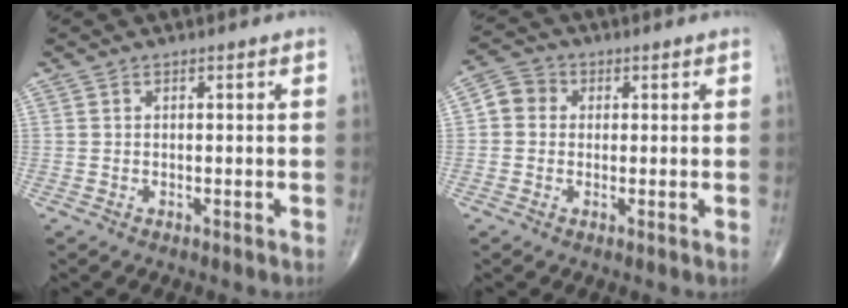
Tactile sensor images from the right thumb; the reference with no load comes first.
{"total": 4.6, "force": [0.4, 4.2, 1.8], "torque": [-0.018, 0.010, -0.004]}